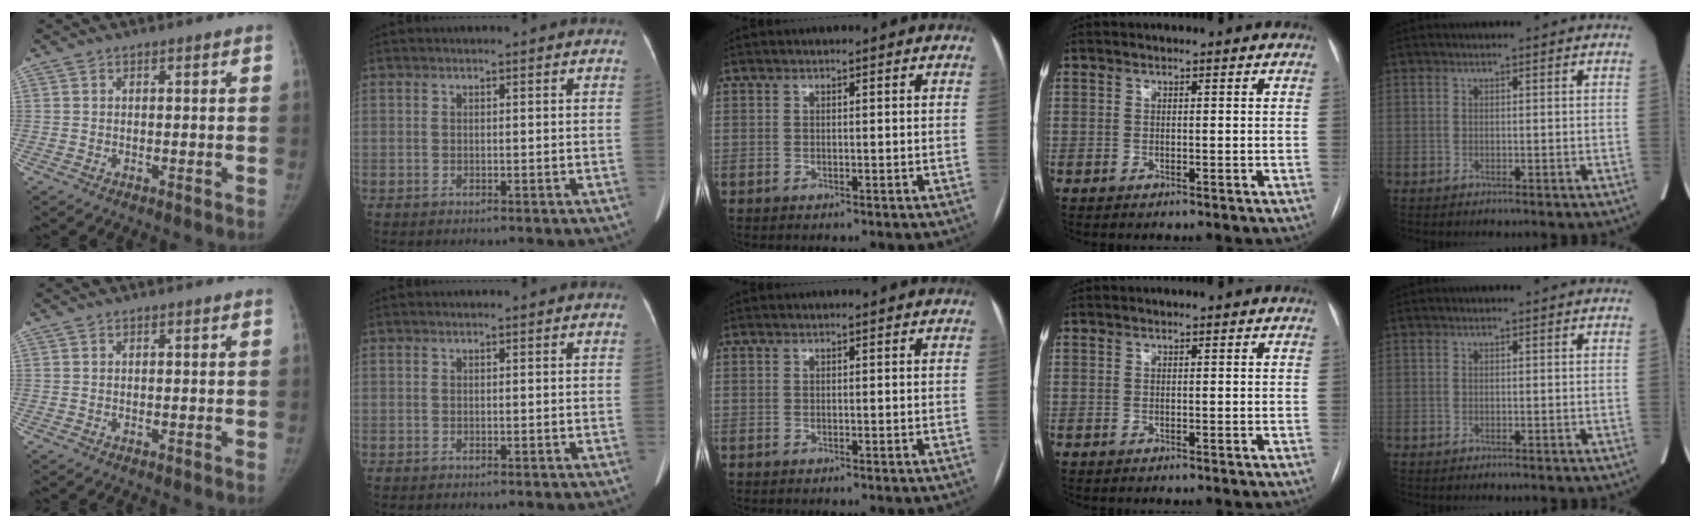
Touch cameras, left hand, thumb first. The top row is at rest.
{}